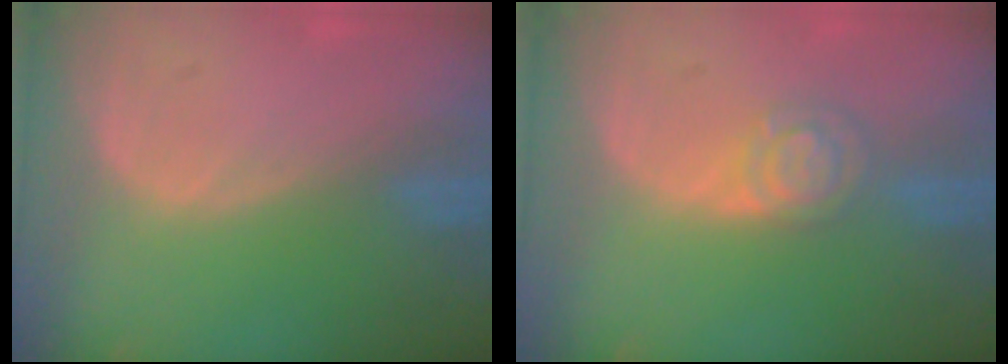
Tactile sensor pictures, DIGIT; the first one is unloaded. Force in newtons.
{"total": 4.4, "press": 4.4, "slide": 0.0}